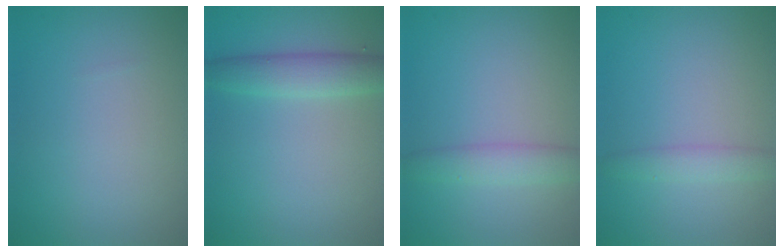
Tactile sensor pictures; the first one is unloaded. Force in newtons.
{"total": 3.0, "press": 3.0, "slide": 0.0}
{"total": 2.6, "press": 2.6, "slide": 0.0}
{"total": 1.8, "press": 1.8, "slide": 0.1}